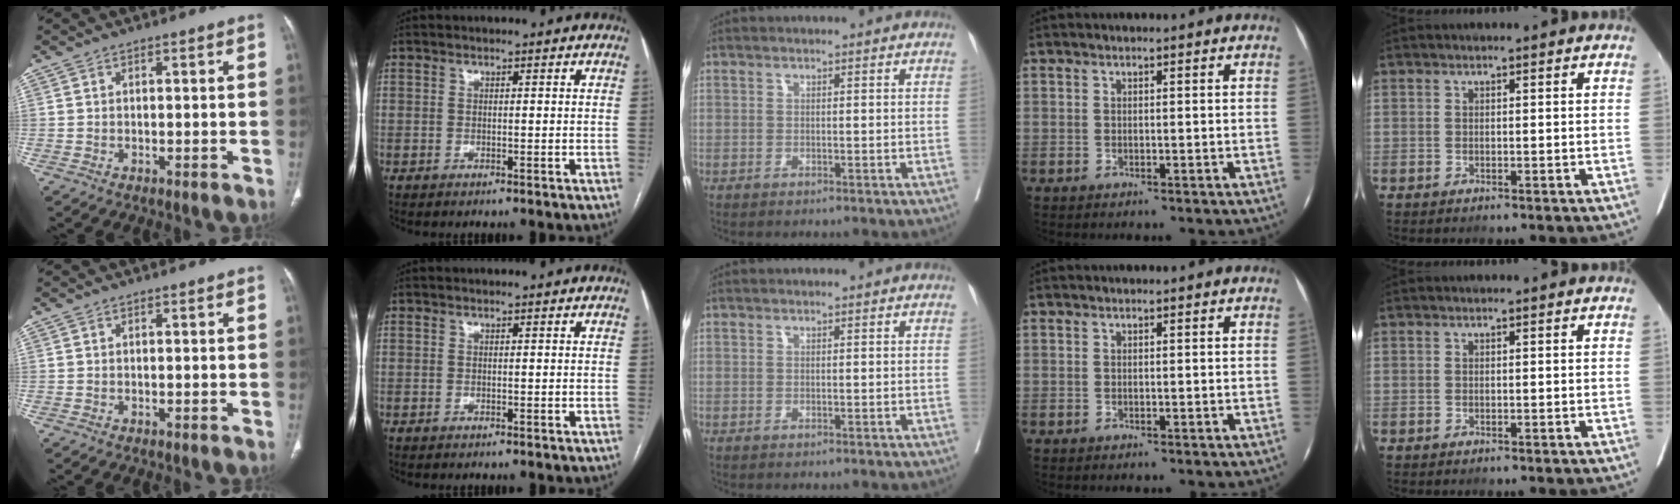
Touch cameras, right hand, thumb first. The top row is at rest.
{}